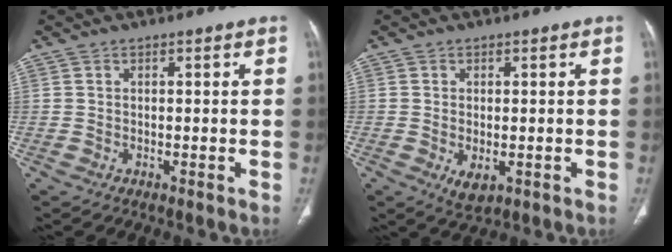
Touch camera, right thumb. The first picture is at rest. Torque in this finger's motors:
{"motor_torque": [-0.33, 0.16, 0.09, 0.54, 0.14]}